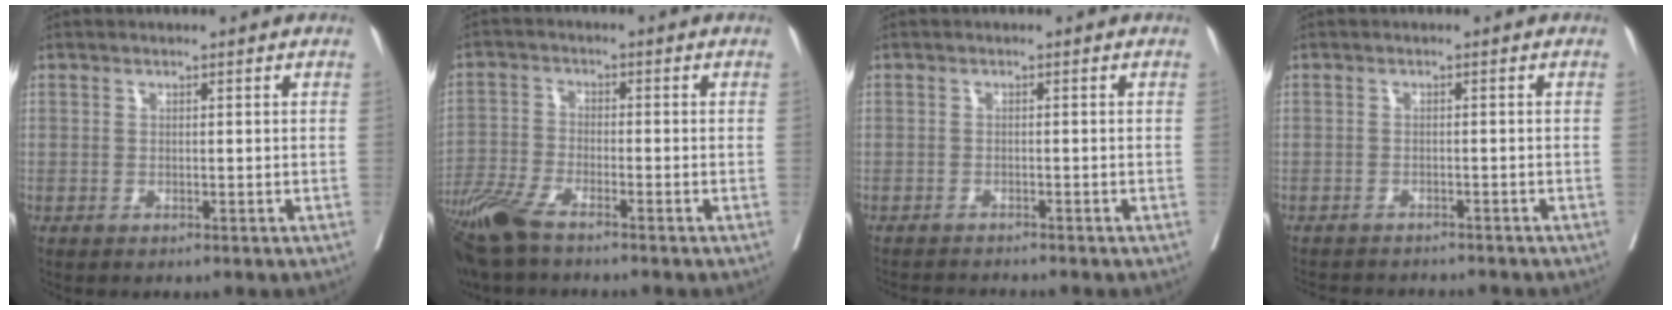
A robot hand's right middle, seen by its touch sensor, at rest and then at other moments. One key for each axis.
{"total": 8.5, "fx": -6.6, "fy": 1.6, "fz": 5.1, "tx": -0.107, "ty": -0.024, "tz": -0.130}
{"total": 3.4, "fx": -3.4, "fy": -0.5, "fz": 0.6, "tx": 0.001, "ty": -0.014, "tz": -0.053}
{"total": 7.2, "fx": -6.9, "fy": 1.2, "fz": 1.7, "tx": -0.018, "ty": -0.005, "tz": -0.093}